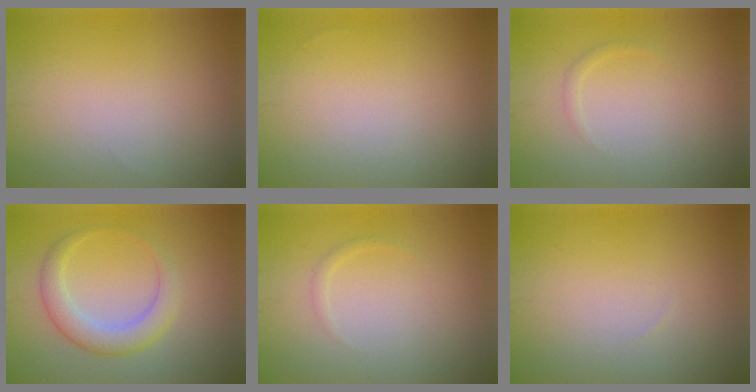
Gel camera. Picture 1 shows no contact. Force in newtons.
{"total": 0.0}
{"total": 0.6, "press": 0.6, "slide": 0.1}
{"total": 3.6, "press": 3.6, "slide": 0.3}
{"total": 0.6, "press": 0.6, "slide": 0.1}
{"total": 0.0}